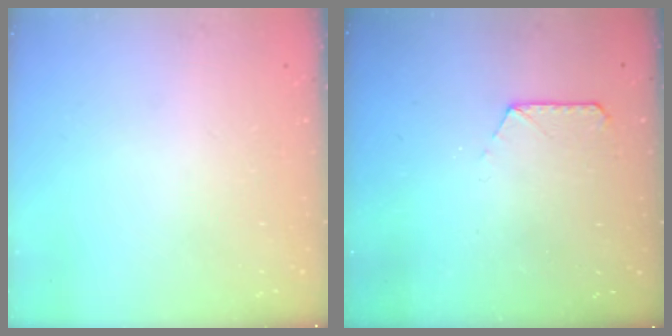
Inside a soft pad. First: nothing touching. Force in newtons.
{"total": 6.6, "press": 6.5, "slide": 0.7}